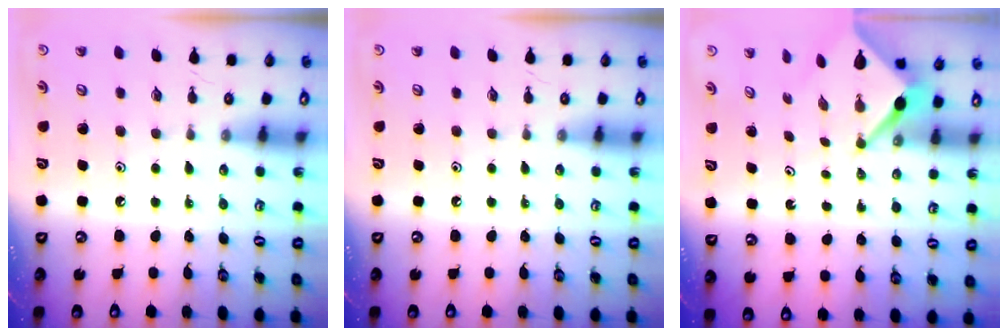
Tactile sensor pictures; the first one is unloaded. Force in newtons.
{"total": 0.0}
{"total": 3.7, "press": 3.7, "slide": 0.2}